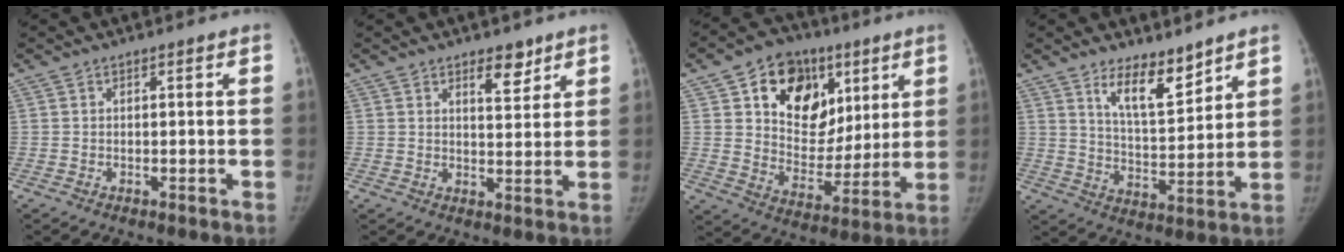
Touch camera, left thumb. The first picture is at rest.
{"total": 4.7, "force": [3.3, 2.1, 2.7], "torque": [-0.019, -0.025, 0.050]}
{"total": 19.4, "force": [8.4, 13.9, 10.7], "torque": [-0.115, -0.024, 0.141]}
{"total": 9.4, "force": [6.9, 3.2, 5.6], "torque": [-0.073, -0.063, 0.126]}